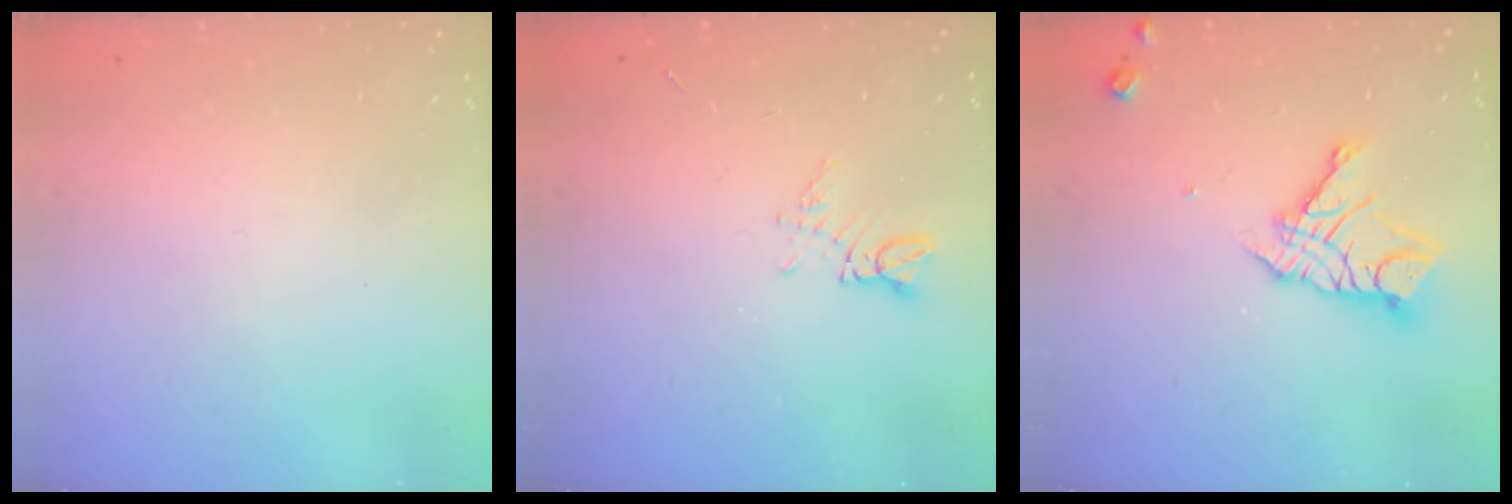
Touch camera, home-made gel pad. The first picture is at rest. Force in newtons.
{"total": 4.7, "press": 4.6, "slide": 0.7}
{"total": 12.3, "press": 12.2, "slide": 1.1}